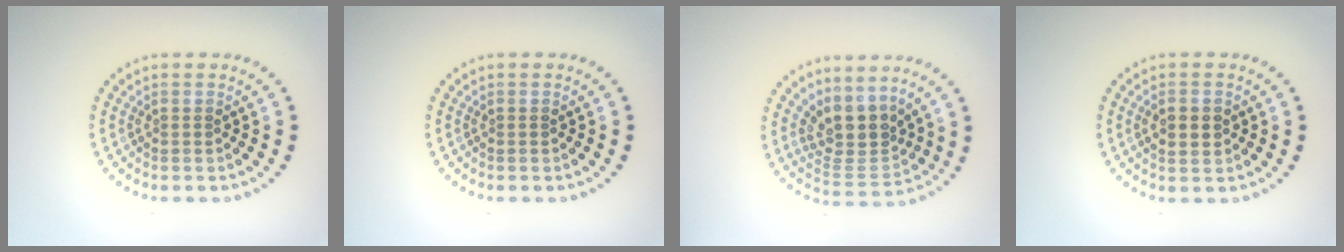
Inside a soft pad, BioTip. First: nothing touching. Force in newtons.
{"total": 0.0}
{"total": 4.1, "press": 3.2, "slide": 2.5}
{"total": 2.3, "press": 2.3, "slide": 0.2}